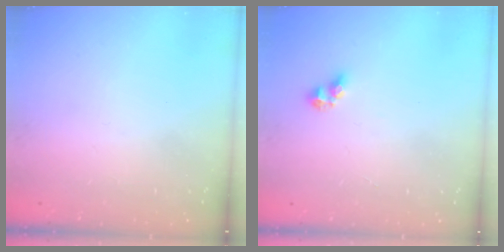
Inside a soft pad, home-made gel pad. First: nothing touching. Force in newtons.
{"total": 4.9, "press": 4.9, "slide": 0.5}